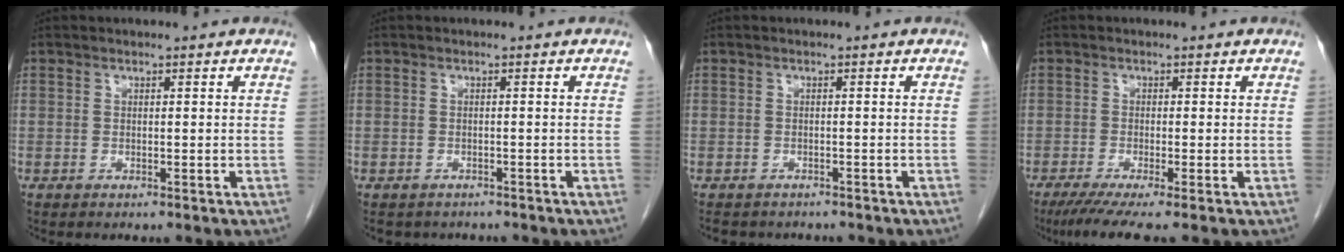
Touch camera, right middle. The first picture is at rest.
{"total": 4.2, "force": [-3.6, 2.1, 0.5], "torque": [-0.006, 0.001, -0.046]}
{"total": 5.7, "force": [-5.1, 2.3, 1.3], "torque": [-0.019, 0.000, -0.064]}
{"total": 5.2, "force": [-3.7, -0.3, 3.6], "torque": [-0.058, -0.016, -0.066]}